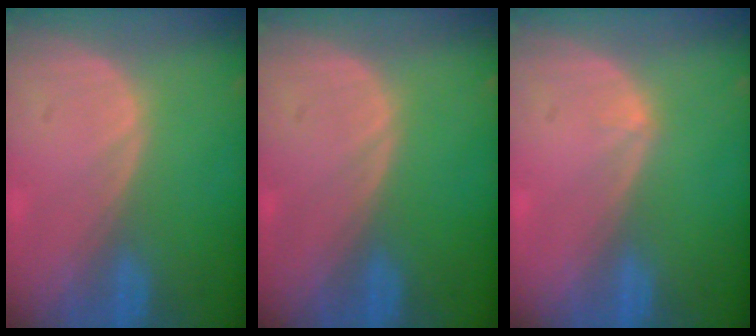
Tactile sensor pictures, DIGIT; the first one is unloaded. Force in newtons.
{"total": 0.0}
{"total": 0.6, "press": 0.4, "slide": 0.5}